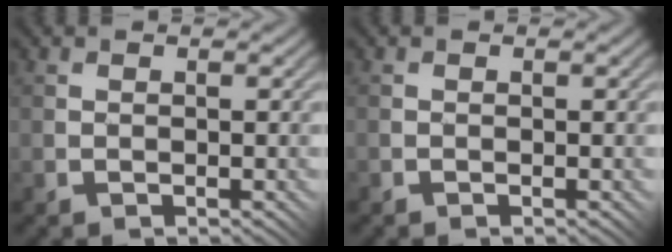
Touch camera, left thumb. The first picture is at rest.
{"total": 0.0}